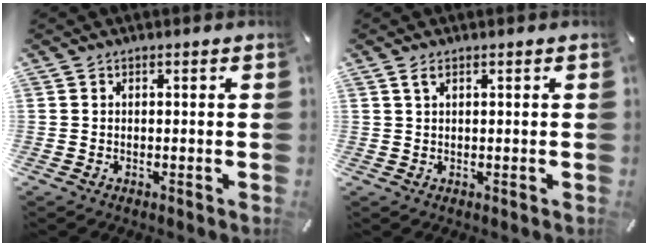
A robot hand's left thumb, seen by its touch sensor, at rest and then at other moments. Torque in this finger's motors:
{"motor_torque": [0.35, 0.44, 0.11, -0.21, 0.07]}